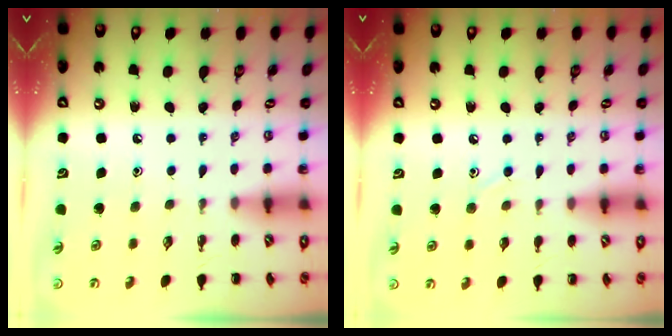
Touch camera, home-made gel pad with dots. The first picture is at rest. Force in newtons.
{"total": 5.0, "press": 4.7, "slide": 1.9}